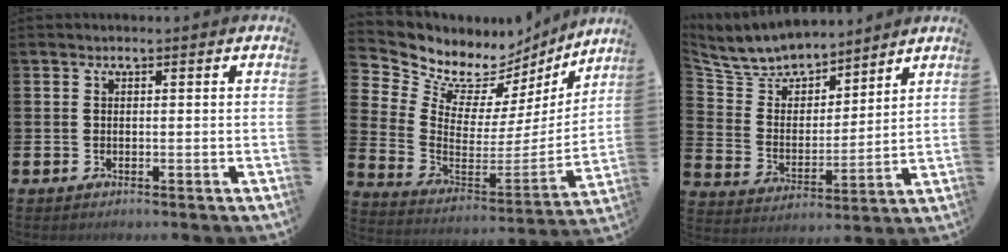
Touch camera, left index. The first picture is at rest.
{"total": 9.1, "force": [8.0, 4.3, 1.0], "torque": [-0.059, -0.074, 0.141]}
{"total": 7.4, "force": [7.1, 2.2, 0.5], "torque": [-0.054, -0.057, 0.126]}